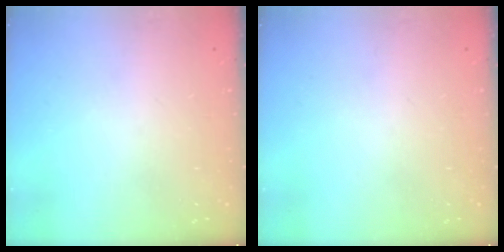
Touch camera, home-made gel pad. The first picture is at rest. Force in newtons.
{"total": 0.0}